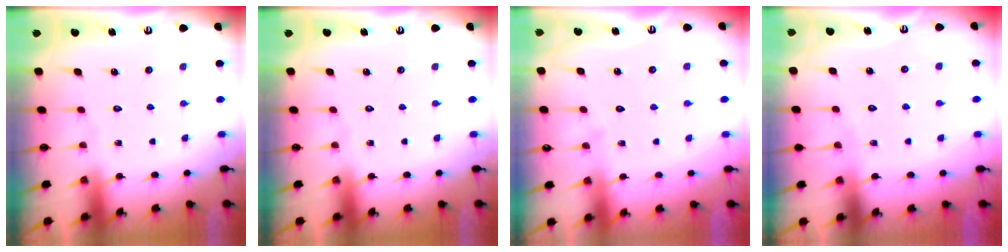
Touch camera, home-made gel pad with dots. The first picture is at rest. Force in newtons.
{"total": 0.0}
{"total": 2.6, "press": 2.6, "slide": 0.3}
{"total": 3.5, "press": 3.5, "slide": 0.4}